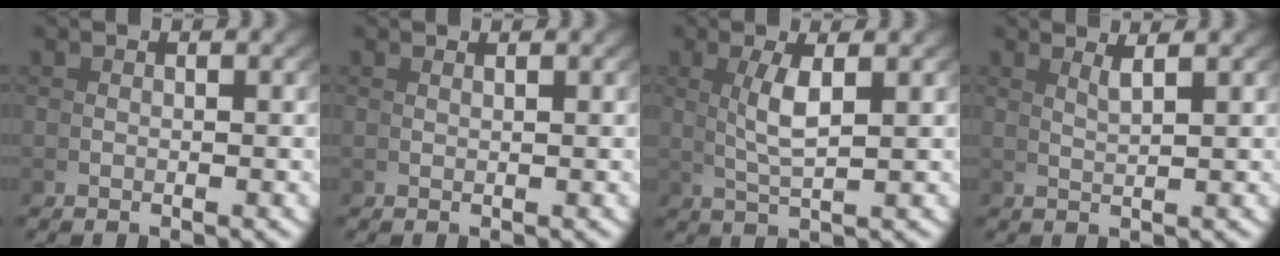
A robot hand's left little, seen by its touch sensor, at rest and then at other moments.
{"total": 0.9, "force": [0.7, -0.6, 0.0], "torque": [0.005, 0.004, 0.013]}
{"total": 2.9, "force": [1.0, -0.3, 2.7], "torque": [-0.053, -0.004, 0.029]}
{"total": 2.1, "force": [1.7, -1.1, 0.7], "torque": [-0.009, -0.004, 0.037]}